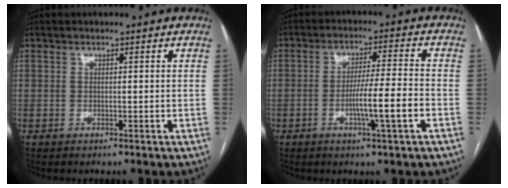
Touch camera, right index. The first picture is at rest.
{"total": 7.8, "force": [-2.6, -0.3, 7.3], "torque": [-0.125, -0.002, -0.045]}